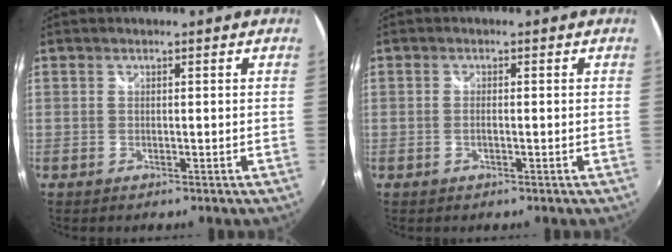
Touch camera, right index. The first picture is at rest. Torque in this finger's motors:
{"motor_torque": [-0.34, 0.34, -0.03, 0.00]}